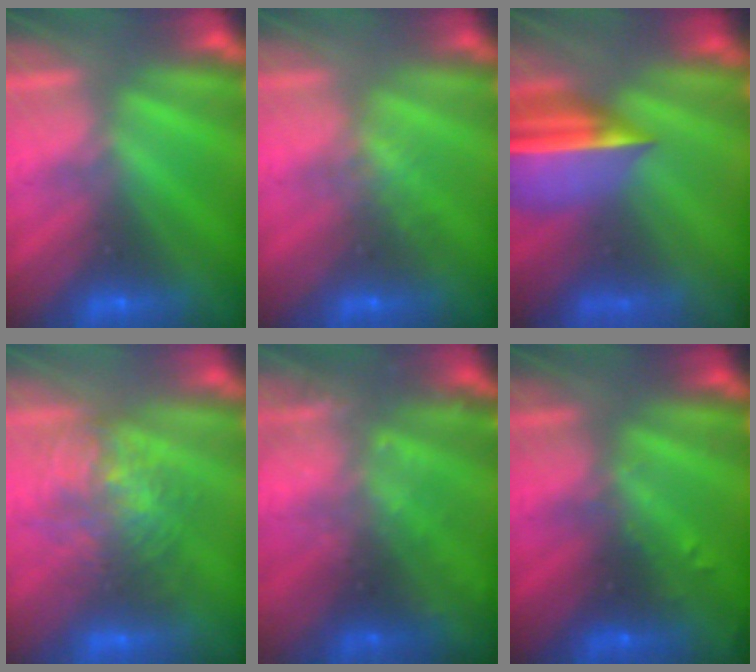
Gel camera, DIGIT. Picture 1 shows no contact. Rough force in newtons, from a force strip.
{"total": 1.9}
{"total": 7.8}
{"total": 3.7}
{"total": 9.3}
{"total": 2.8}